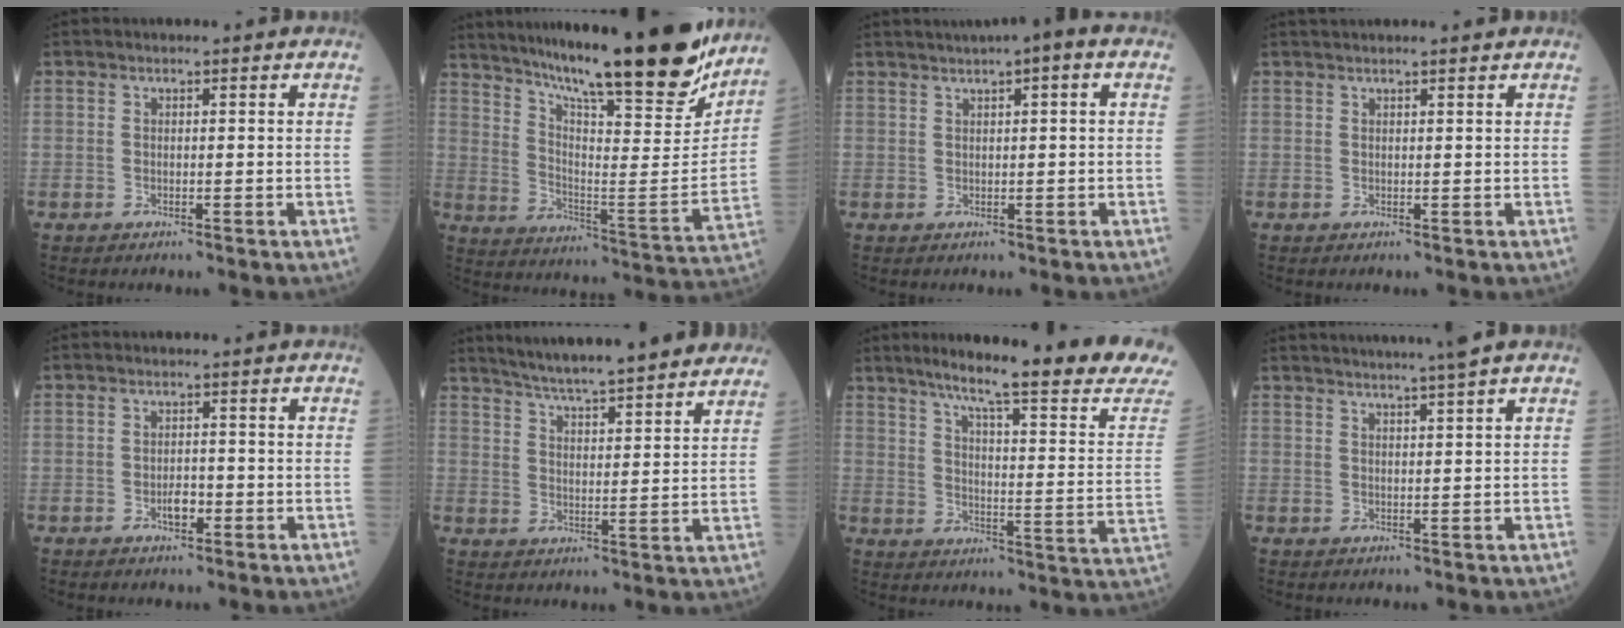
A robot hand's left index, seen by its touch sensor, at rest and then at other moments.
{"total": 27.8, "force": [22.8, 3.2, 15.5], "torque": [-0.257, -0.057, 0.324]}
{"total": 5.2, "force": [3.0, 0.4, 4.2], "torque": [-0.068, 0.024, 0.047]}
{"total": 4.4, "force": [4.1, 0.1, 1.5], "torque": [-0.021, 0.022, 0.054]}
{"total": 2.0, "force": [-1.0, 1.0, 1.3], "torque": [-0.024, 0.000, -0.015]}
{"total": 19.2, "force": [16.9, 1.6, 8.9], "torque": [-0.136, 0.013, 0.234]}
{"total": 24.0, "force": [20.1, -0.3, 13.1], "torque": [-0.190, -0.067, 0.261]}
{"total": 6.3, "force": [5.3, -1.3, 3.2], "torque": [-0.047, 0.007, 0.071]}